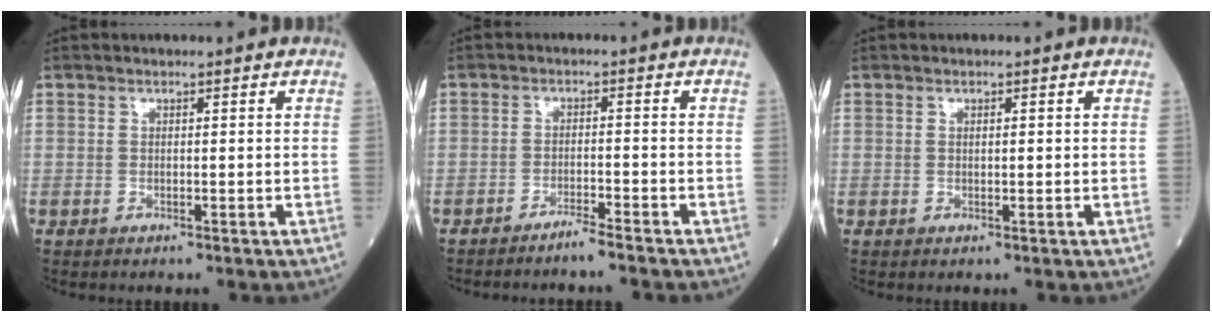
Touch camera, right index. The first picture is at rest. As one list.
[{"total": 2.5, "force": [-2.3, -0.6, 0.9], "torque": [-0.018, -0.003, -0.043]}, {"total": 0.6, "force": [0.1, 0.1, 0.6], "torque": [-0.013, 0.000, 0.004]}]